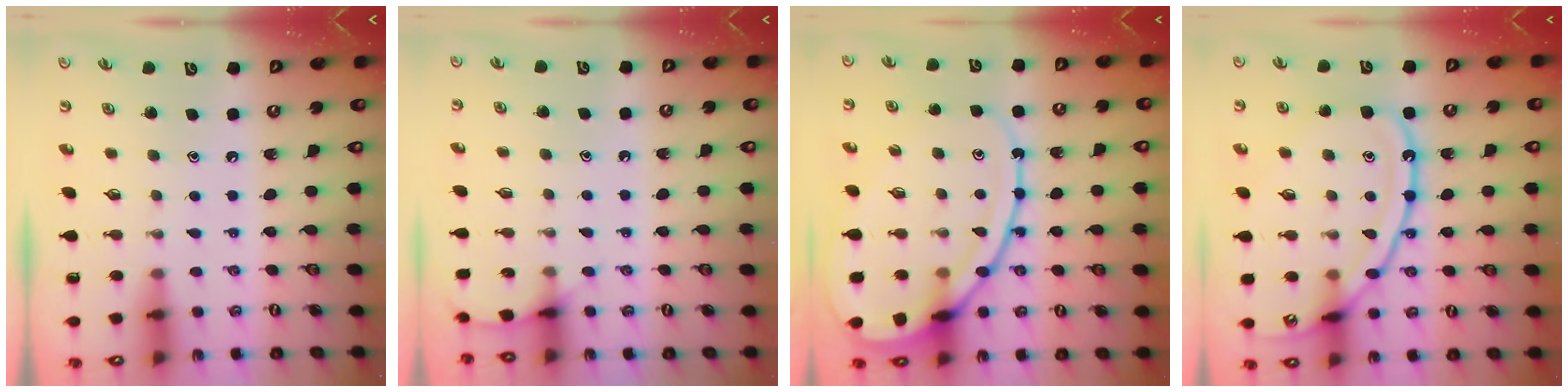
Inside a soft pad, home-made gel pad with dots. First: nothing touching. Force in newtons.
{"total": 6.2, "press": 6.1, "slide": 0.8}
{"total": 17.3, "press": 17.2, "slide": 1.6}
{"total": 16.5, "press": 16.4, "slide": 1.3}